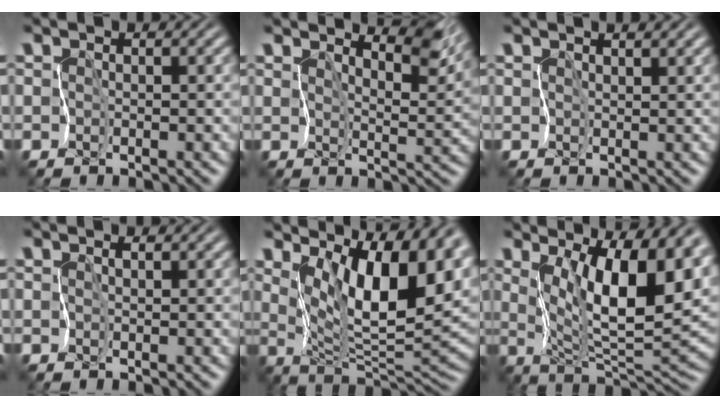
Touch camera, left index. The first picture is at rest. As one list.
[{"total": 6.3, "force": [5.3, 1.2, 3.1], "torque": [-0.057, 0.000, 0.073]}, {"total": 2.4, "force": [1.8, 0.8, 1.4], "torque": [-0.013, 0.007, 0.021]}, {"total": 0.7, "force": [0.4, 0.2, 0.5], "torque": [-0.006, 0.001, 0.010]}, {"total": 10.4, "force": [4.8, 3.7, 8.4], "torque": [-0.130, -0.003, 0.085]}, {"total": 10.2, "force": [4.1, 3.1, 8.8], "torque": [-0.131, -0.010, 0.076]}]